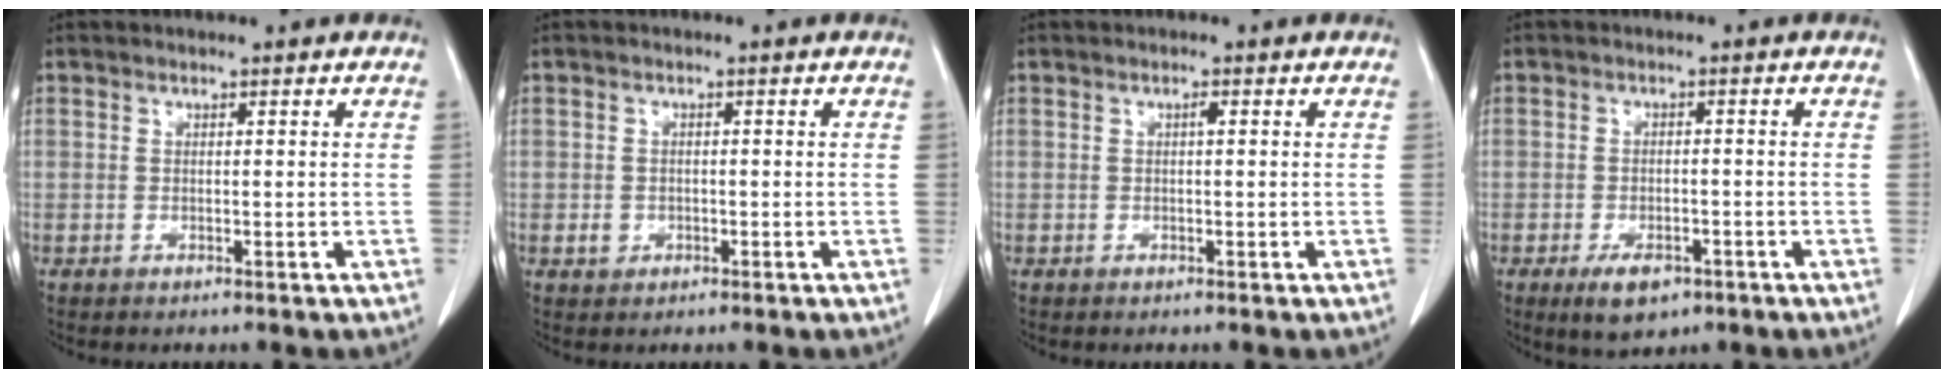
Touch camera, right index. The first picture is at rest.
{"total": 1.6, "force": [-0.5, 1.4, 0.5], "torque": [-0.007, 0.005, -0.003]}
{"total": 0.6, "force": [0.1, 0.1, 0.6], "torque": [-0.012, 0.001, 0.002]}
{"total": 5.1, "force": [-3.0, 2.6, 3.2], "torque": [-0.054, -0.001, -0.040]}